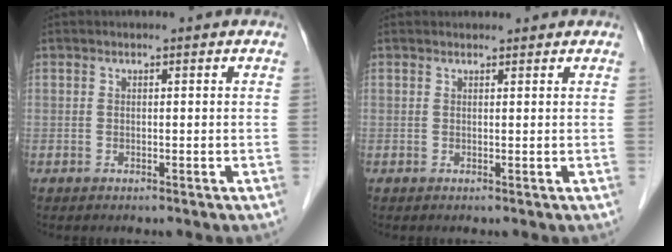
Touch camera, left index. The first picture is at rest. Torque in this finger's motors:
{"motor_torque": [0.11, 0.01, -0.03, -0.01]}